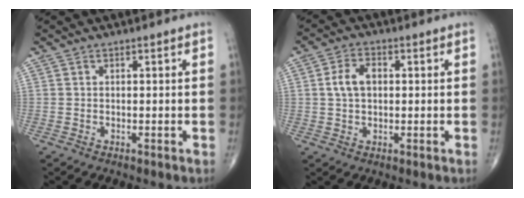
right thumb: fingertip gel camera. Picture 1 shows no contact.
{"total": 5.6, "force": [0.7, 3.6, 4.2], "torque": [-0.080, 0.011, 0.010]}